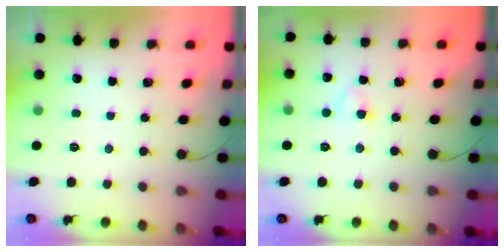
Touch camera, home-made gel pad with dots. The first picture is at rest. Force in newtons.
{"total": 2.7, "press": 2.4, "slide": 1.1}